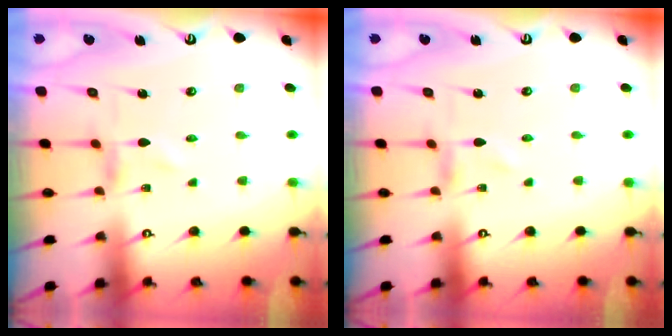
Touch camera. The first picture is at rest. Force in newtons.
{"total": 0.0}